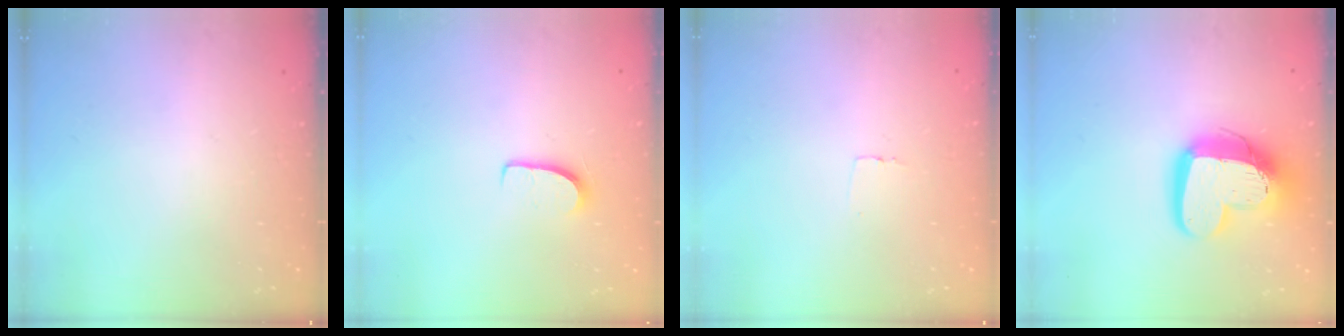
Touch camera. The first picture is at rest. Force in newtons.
{"total": 5.8, "press": 5.8, "slide": 0.5}
{"total": 2.3, "press": 2.3, "slide": 0.1}
{"total": 17.3, "press": 17.3, "slide": 1.6}